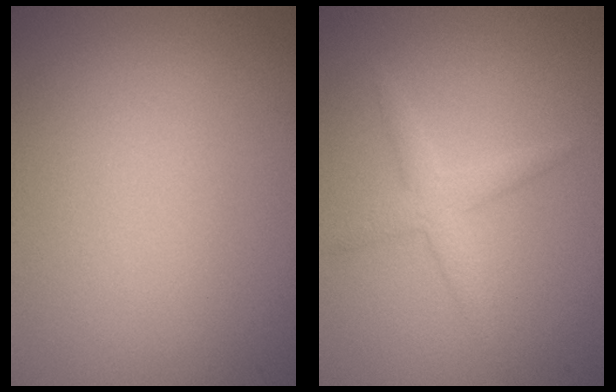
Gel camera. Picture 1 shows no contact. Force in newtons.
{"total": 2.2, "press": 2.2, "slide": 0.0}